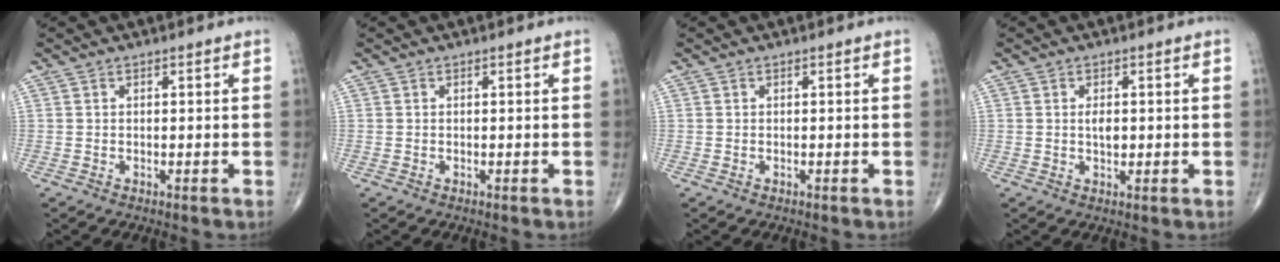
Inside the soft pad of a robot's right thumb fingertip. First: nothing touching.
{"total": 0.0}
{"total": 0.0}
{"total": 2.4, "force": [0.2, 1.3, 2.0], "torque": [-0.031, -0.001, 0.002]}